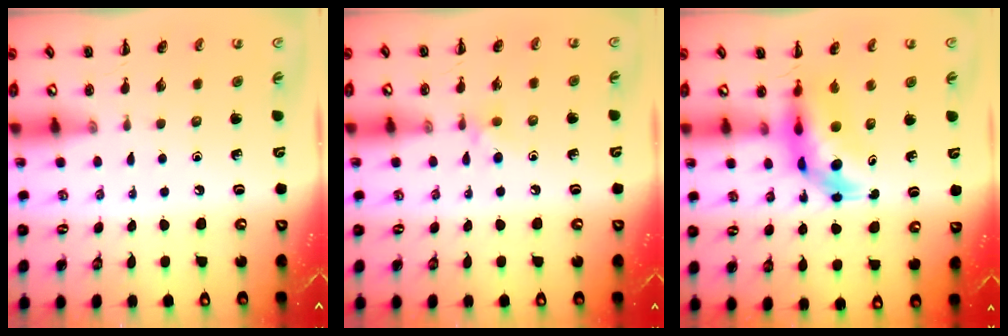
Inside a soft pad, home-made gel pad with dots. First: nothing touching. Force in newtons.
{"total": 4.1, "press": 3.9, "slide": 1.3}
{"total": 6.5, "press": 6.2, "slide": 2.1}